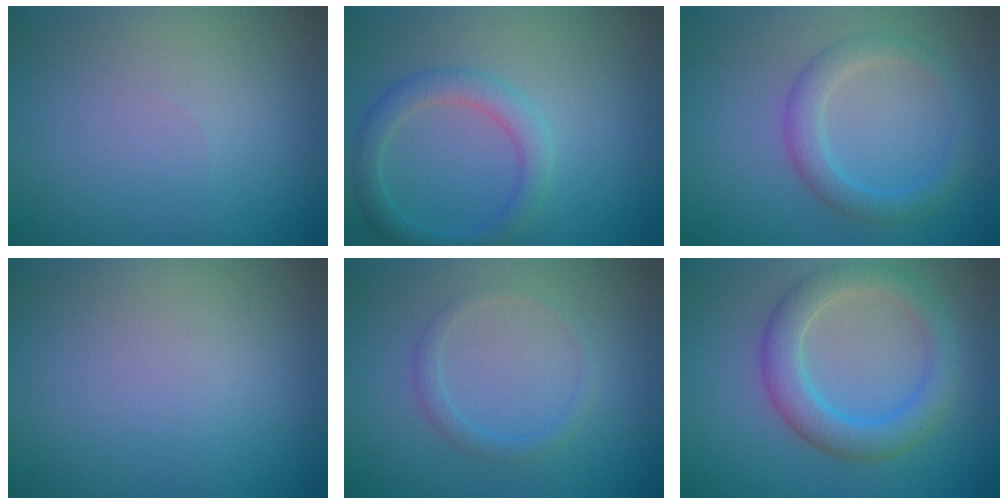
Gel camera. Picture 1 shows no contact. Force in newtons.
{"total": 2.8, "press": 2.8, "slide": 0.1}
{"total": 2.7, "press": 2.7, "slide": 0.1}
{"total": 0.0}
{"total": 1.3, "press": 1.3, "slide": 0.1}
{"total": 4.5, "press": 4.5, "slide": 0.1}